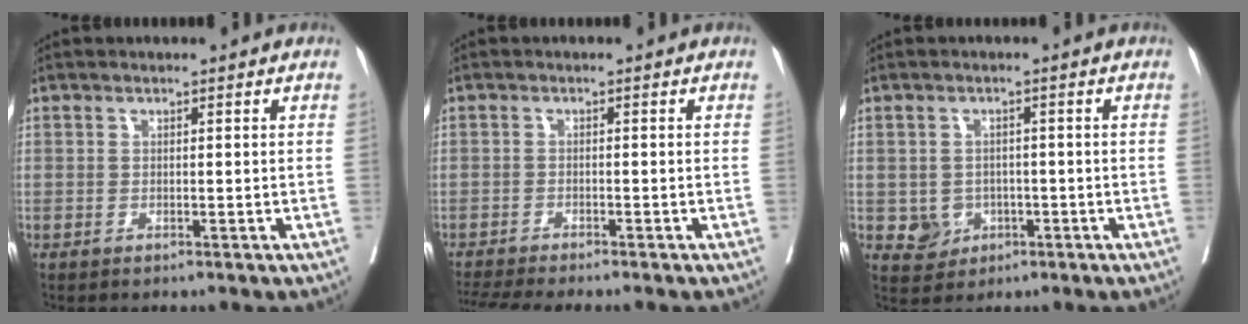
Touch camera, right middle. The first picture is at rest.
{"total": 7.1, "force": [-6.4, -0.6, 3.2], "torque": [-0.046, -0.015, -0.104]}
{"total": 3.9, "force": [-1.0, 3.7, 1.0], "torque": [-0.006, 0.007, -0.006]}